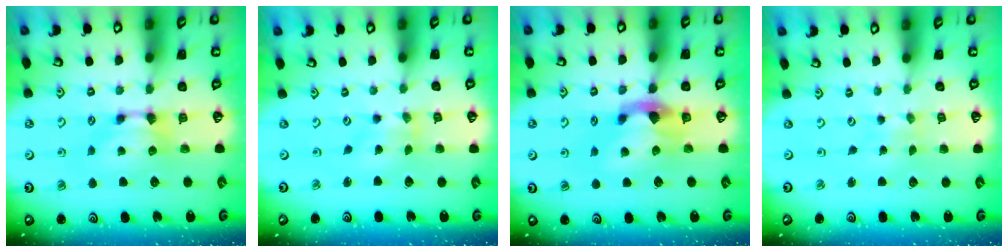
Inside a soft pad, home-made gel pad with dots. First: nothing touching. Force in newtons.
{"total": 1.7, "press": 1.3, "slide": 1.1}
{"total": 3.6, "press": 3.2, "slide": 1.6}
{"total": 5.3, "press": 5.3, "slide": 0.2}